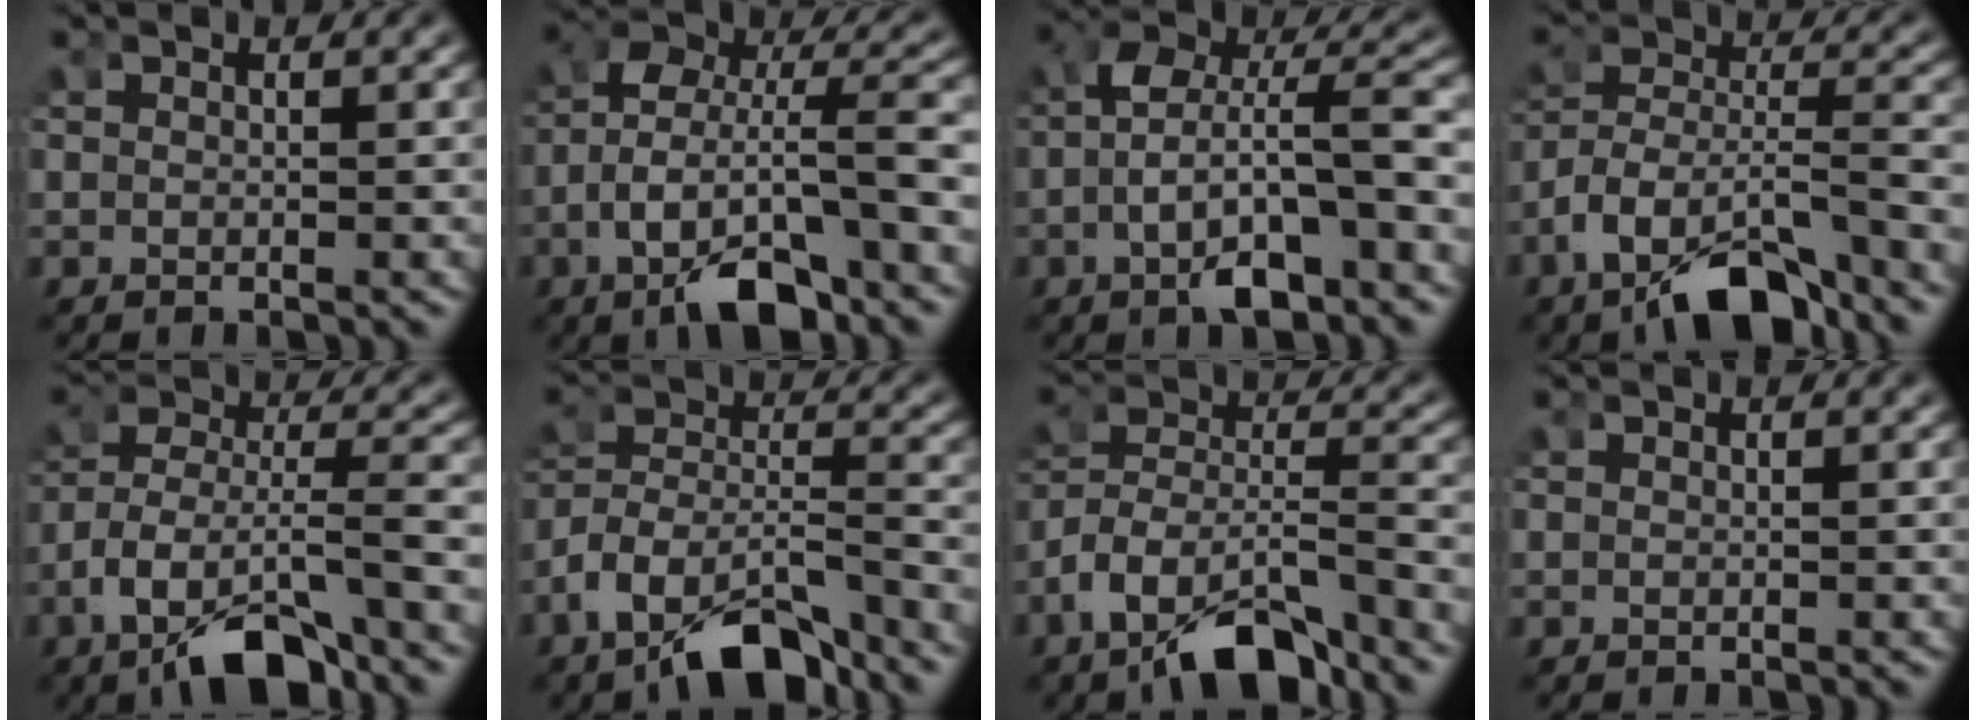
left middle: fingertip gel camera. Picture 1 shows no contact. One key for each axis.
{"total": 8.0, "fx": -1.7, "fy": 4.1, "fz": 6.7, "tx": -0.093, "ty": 0.009, "tz": -0.031}
{"total": 6.3, "fx": -1.8, "fy": 2.6, "fz": 5.5, "tx": -0.072, "ty": 0.023, "tz": -0.033}
{"total": 7.3, "fx": -4.1, "fy": 3.8, "fz": 4.8, "tx": -0.089, "ty": -0.013, "tz": -0.058}
{"total": 7.2, "fx": -3.4, "fy": 3.2, "fz": 5.5, "tx": -0.093, "ty": -0.007, "tz": -0.045}
{"total": 7.8, "fx": -4.6, "fy": 5.0, "fz": 3.9, "tx": -0.080, "ty": -0.013, "tz": -0.076}
{"total": 7.6, "fx": -4.2, "fy": 4.5, "fz": 4.4, "tx": -0.088, "ty": -0.015, "tz": -0.066}
{"total": 0.7, "fx": -0.1, "fy": -0.5, "fz": -0.4, "tx": 0.012, "ty": 0.010, "tz": -0.004}